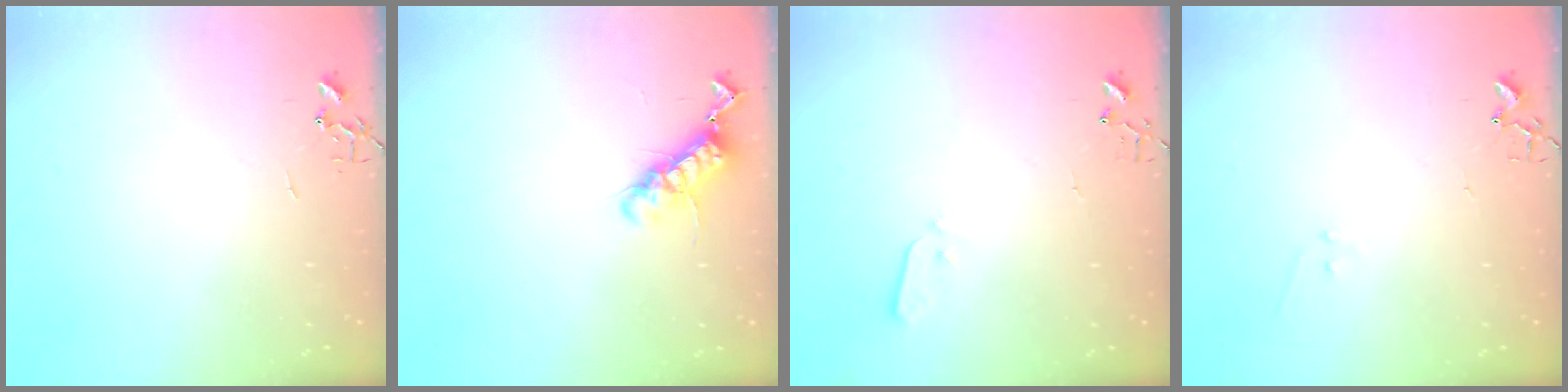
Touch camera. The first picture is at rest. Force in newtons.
{"total": 11.7, "press": 11.6, "slide": 1.2}
{"total": 3.0, "press": 3.0, "slide": 0.3}
{"total": 6.1, "press": 6.1, "slide": 0.5}